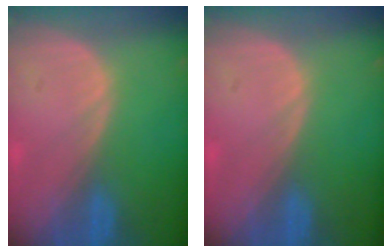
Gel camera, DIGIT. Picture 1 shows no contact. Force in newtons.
{"total": 0.0}